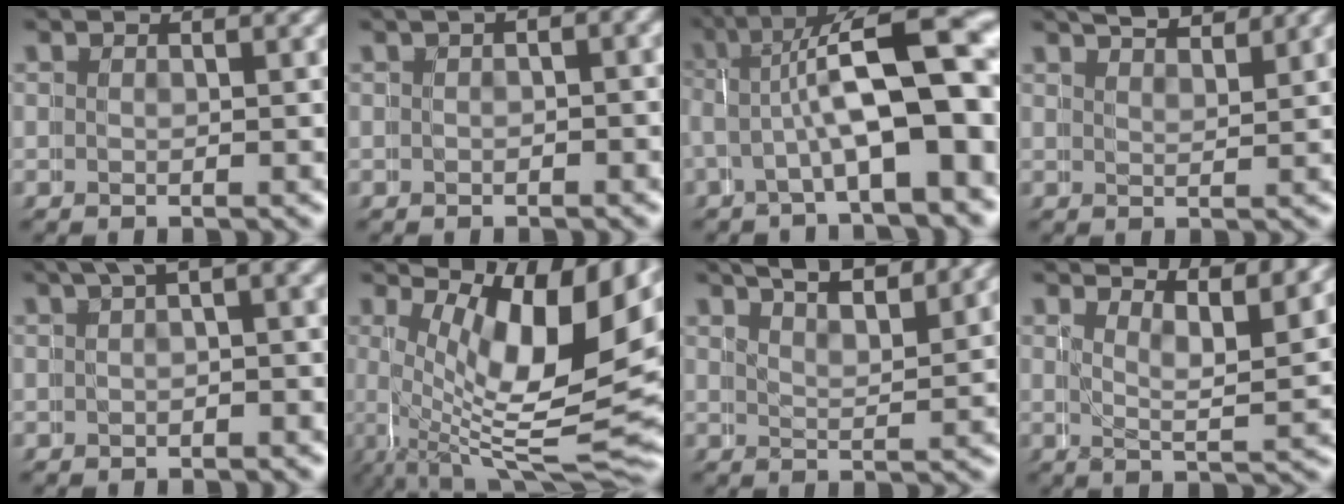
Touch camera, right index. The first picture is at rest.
{"total": 1.4, "force": [-0.1, 1.1, 0.9], "torque": [-0.004, 0.011, -0.011]}
{"total": 10.3, "force": [0.7, 4.6, 9.2], "torque": [-0.146, -0.002, 0.009]}
{"total": 4.4, "force": [4.0, 0.8, 1.5], "torque": [-0.021, 0.002, 0.063]}
{"total": 3.2, "force": [1.1, 1.5, 2.5], "torque": [-0.032, 0.012, 0.009]}
{"total": 11.9, "force": [2.5, 4.7, 10.6], "torque": [-0.162, -0.016, 0.041]}
{"total": 6.2, "force": [5.2, 1.9, 2.8], "torque": [-0.046, 0.008, 0.073]}
{"total": 4.0, "force": [3.1, 0.9, 2.3], "torque": [-0.035, -0.008, 0.043]}